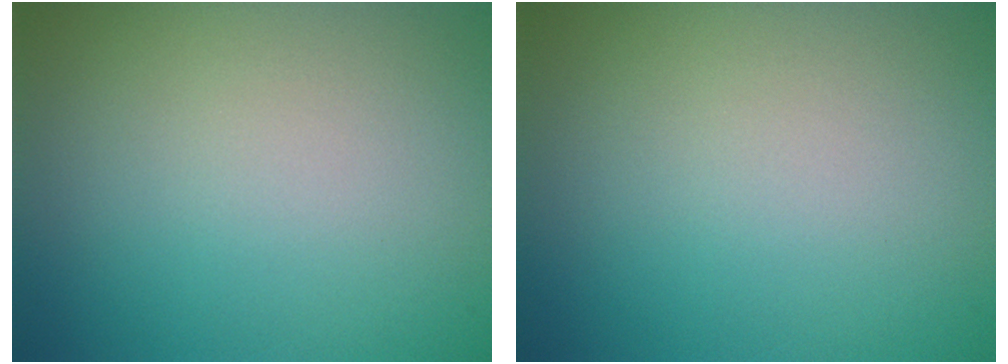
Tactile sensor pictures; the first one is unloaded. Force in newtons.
{"total": 0.0}